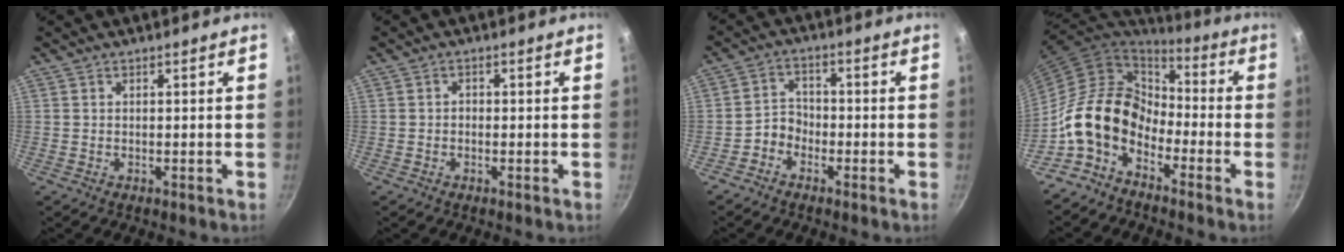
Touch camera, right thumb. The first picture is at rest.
{"total": 0.9, "force": [-0.4, 0.7, 0.4], "torque": [-0.005, 0.004, -0.007]}
{"total": 3.7, "force": [-2.2, 2.8, 1.1], "torque": [0.000, 0.031, -0.049]}
{"total": 13.2, "force": [-6.1, 9.0, 7.5], "torque": [-0.096, 0.061, -0.135]}